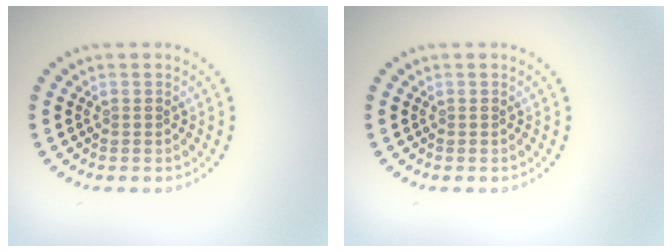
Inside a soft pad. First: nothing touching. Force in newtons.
{"total": 0.0}